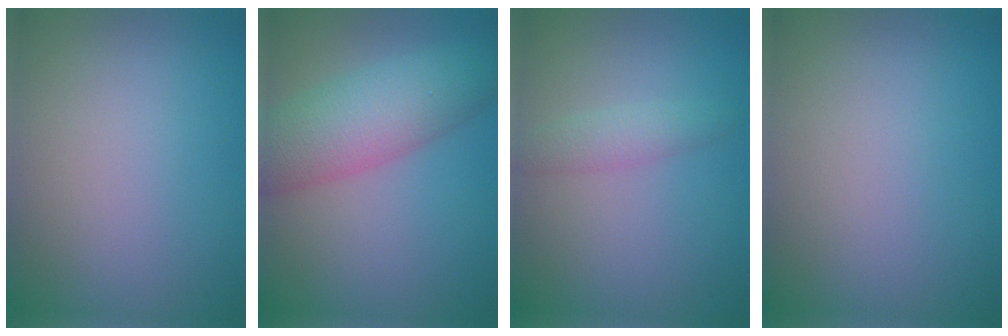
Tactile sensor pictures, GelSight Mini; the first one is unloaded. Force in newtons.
{"total": 7.2, "press": 7.2, "slide": 0.2}
{"total": 1.8, "press": 1.8, "slide": 0.1}
{"total": 0.0}